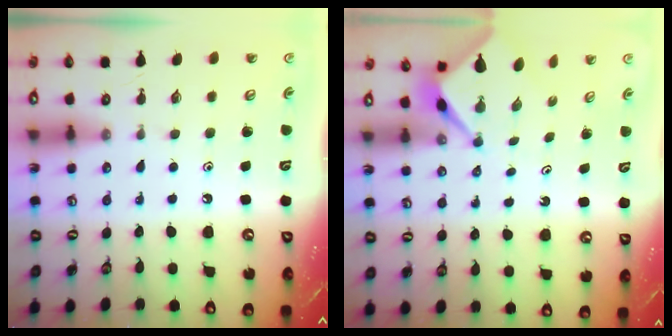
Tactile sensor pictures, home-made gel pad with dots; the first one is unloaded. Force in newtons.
{"total": 2.5, "press": 2.5, "slide": 0.2}